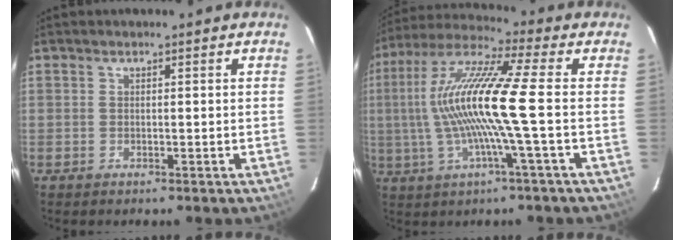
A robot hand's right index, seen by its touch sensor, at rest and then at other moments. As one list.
[{"total": 15.5, "force": [-0.9, -0.5, 15.4], "torque": [-0.302, 0.007, -0.021]}]